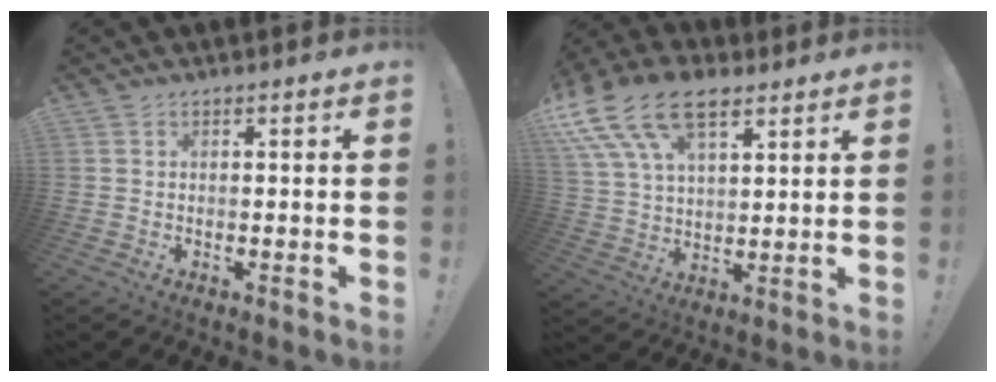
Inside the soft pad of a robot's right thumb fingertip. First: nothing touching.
{"total": 18.0, "force": [10.4, 10.0, 10.7], "torque": [-0.214, -0.050, 0.191]}